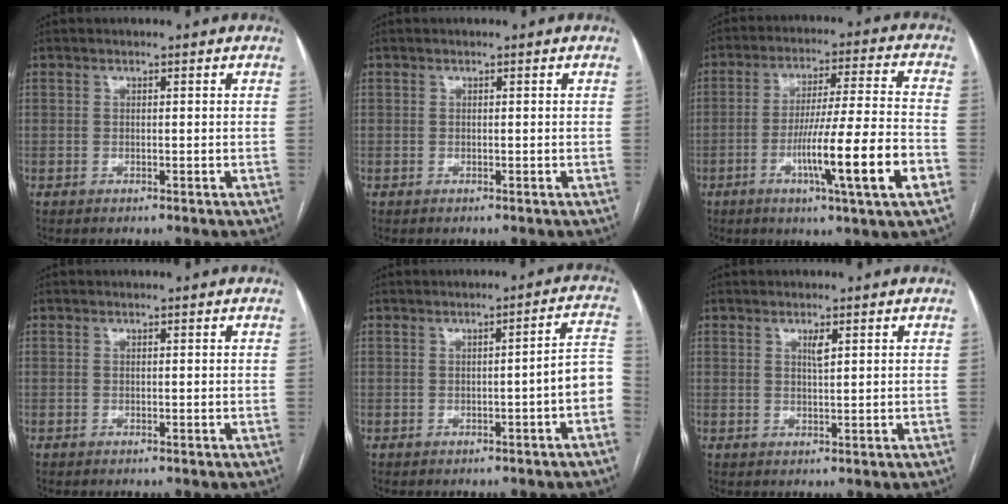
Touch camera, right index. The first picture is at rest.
{"total": 0.0}
{"total": 15.6, "force": [-5.6, -0.8, 14.5], "torque": [-0.247, -0.011, -0.091]}
{"total": 0.0}
{"total": 4.8, "force": [-1.7, -0.1, 4.5], "torque": [-0.040, 0.017, -0.025]}
{"total": 1.5, "force": [0.8, 0.1, 1.3], "torque": [-0.025, -0.004, 0.014]}